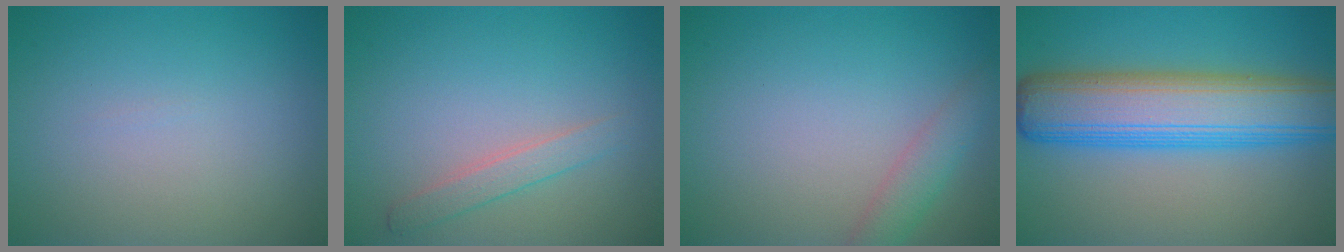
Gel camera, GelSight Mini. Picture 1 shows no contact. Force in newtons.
{"total": 1.7, "press": 1.7, "slide": 0.1}
{"total": 2.3, "press": 2.3, "slide": 0.1}
{"total": 10.2, "press": 10.2, "slide": 0.2}